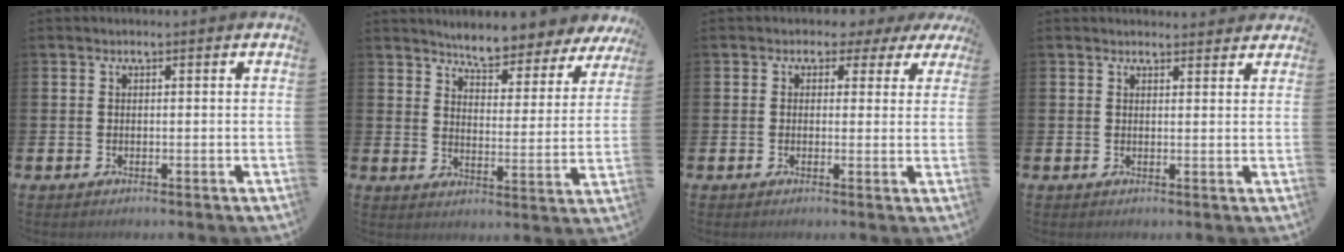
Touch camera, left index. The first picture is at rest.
{"total": 6.1, "force": [5.9, 0.7, 1.0], "torque": [-0.043, -0.042, 0.101]}
{"total": 2.3, "force": [1.2, 1.9, 0.7], "torque": [-0.011, 0.003, 0.015]}
{"total": 2.0, "force": [2.0, 0.5, 0.0], "torque": [0.012, -0.012, 0.033]}